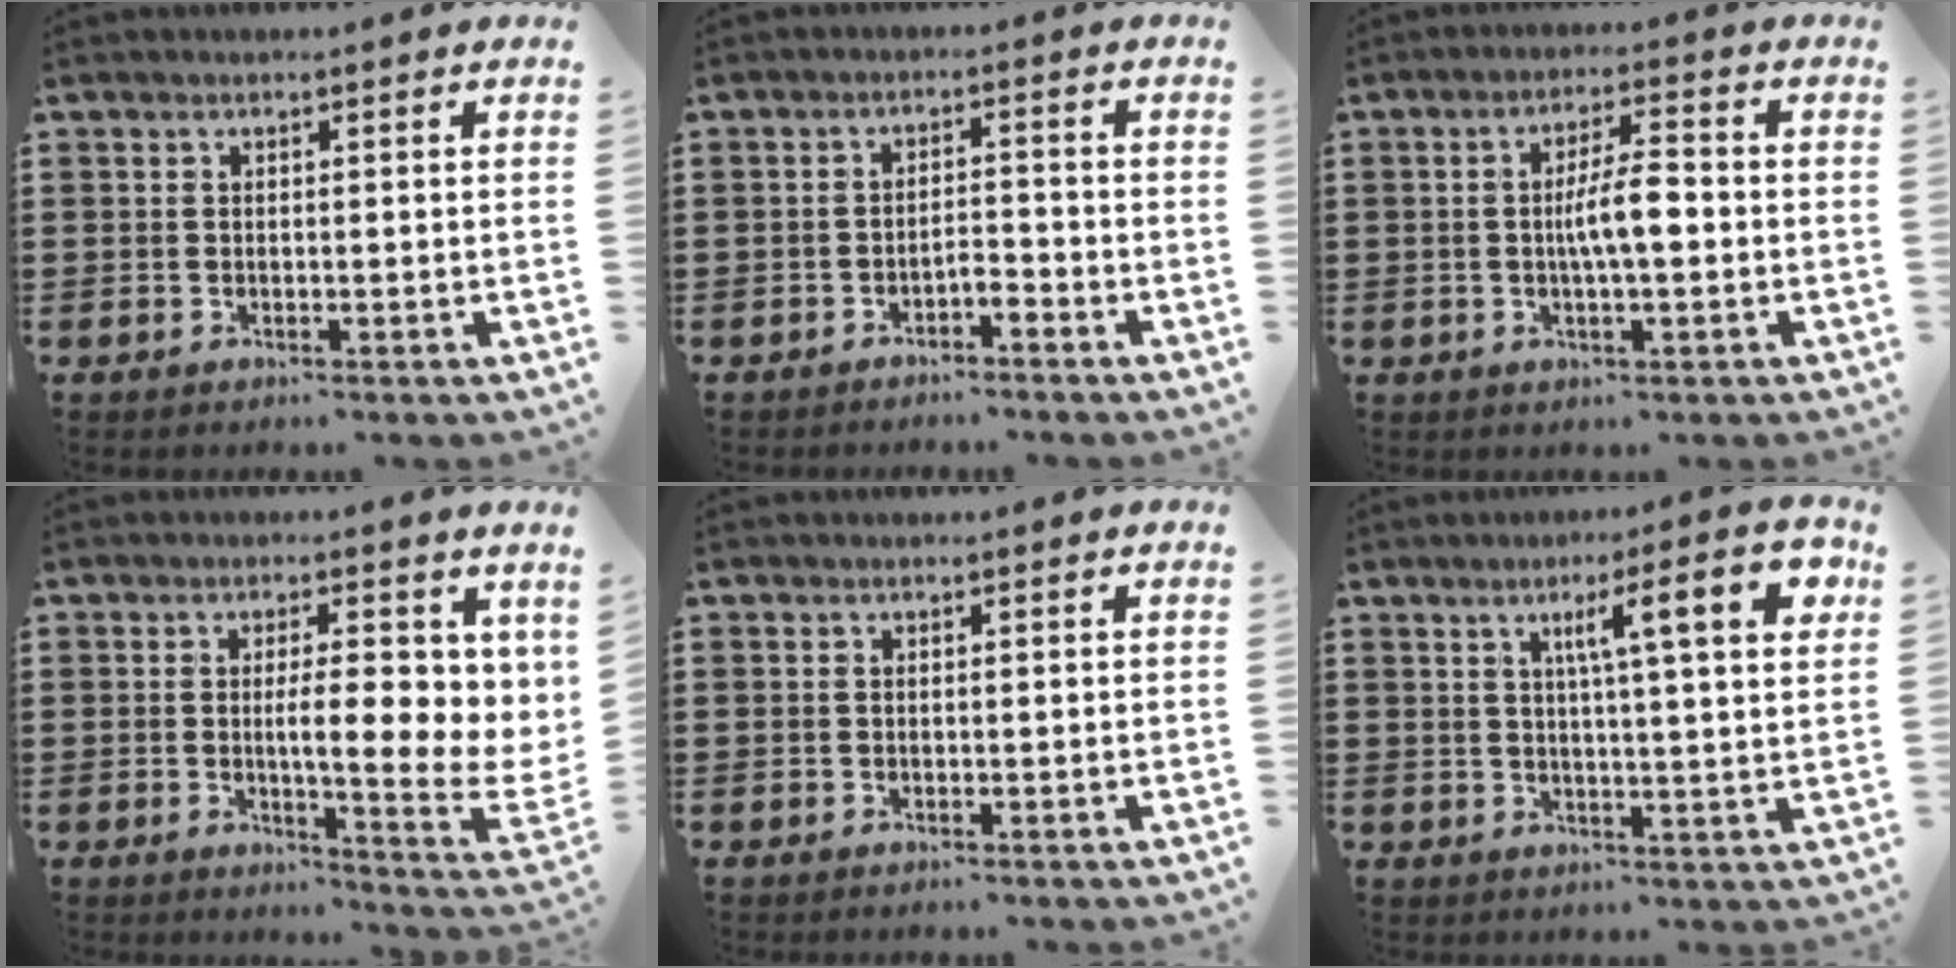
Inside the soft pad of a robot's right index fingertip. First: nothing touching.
{"total": 2.3, "force": [-1.9, 0.6, 1.1], "torque": [-0.025, 0.003, -0.038]}
{"total": 6.2, "force": [-0.5, 1.4, 6.0], "torque": [-0.114, 0.003, -0.014]}
{"total": 8.2, "force": [1.0, 2.4, 7.8], "torque": [-0.113, -0.019, 0.011]}
{"total": 0.0}
{"total": 9.6, "force": [3.6, 1.3, 8.7], "torque": [-0.144, -0.003, 0.051]}